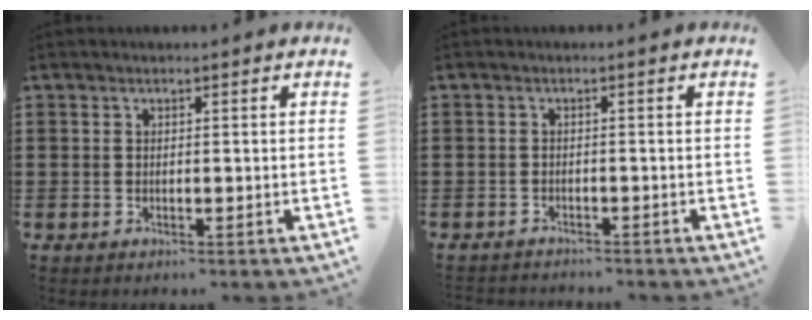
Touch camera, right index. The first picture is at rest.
{"total": 1.2, "force": [-1.2, 0.1, 0.0], "torque": [-0.004, 0.002, -0.027]}